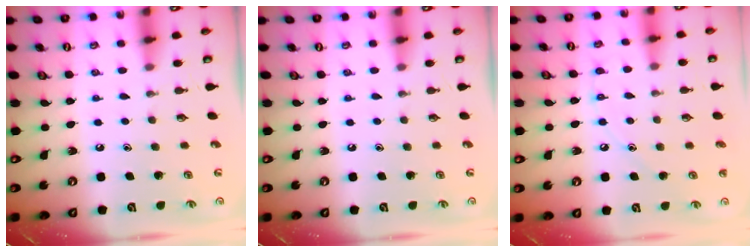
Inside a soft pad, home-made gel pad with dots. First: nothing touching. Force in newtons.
{"total": 0.0}
{"total": 6.7, "press": 6.7, "slide": 0.7}